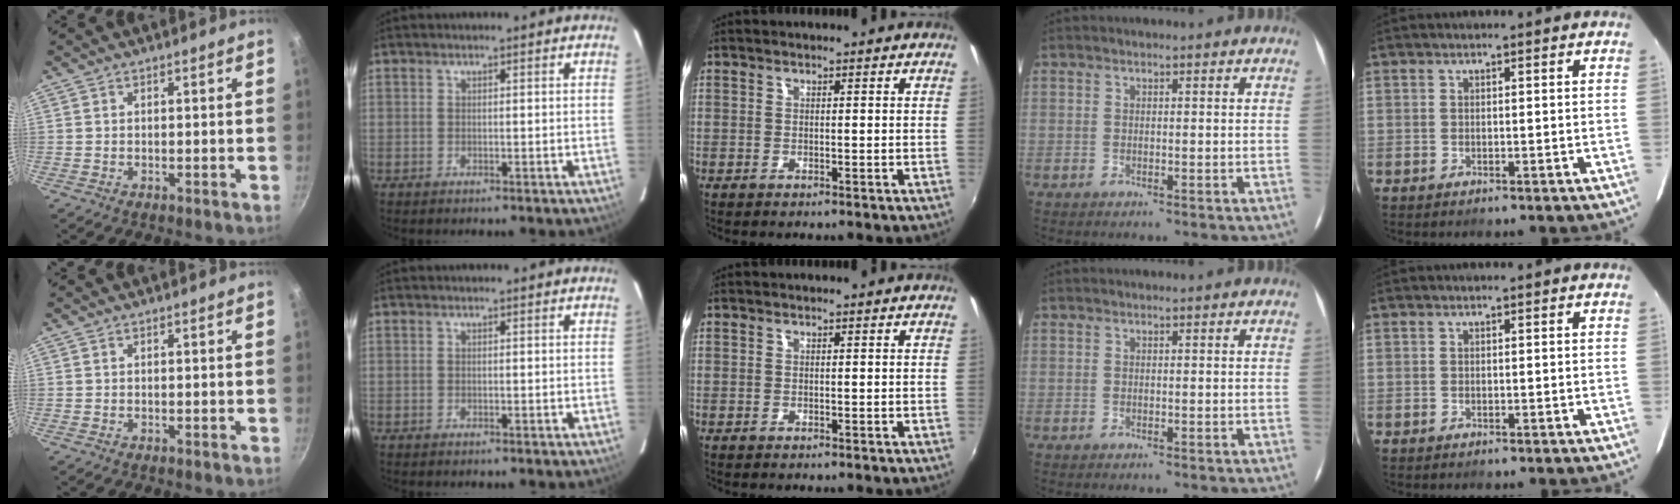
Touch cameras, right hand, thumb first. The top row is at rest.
{}